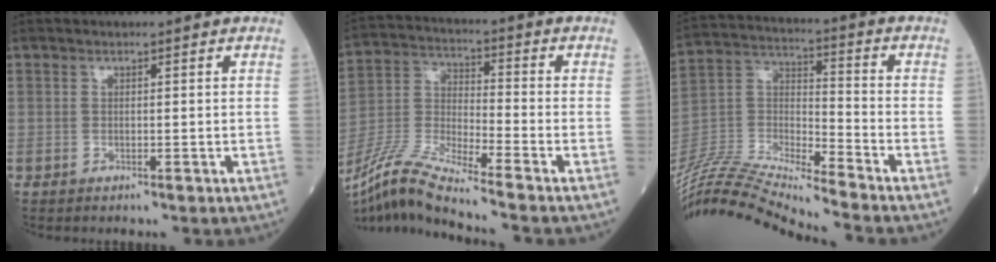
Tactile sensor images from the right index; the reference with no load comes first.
{"total": 13.1, "force": [-10.9, -1.3, 7.1], "torque": [-0.153, -0.016, -0.211]}
{"total": 20.1, "force": [-18.7, -1.5, 7.2], "torque": [-0.151, 0.002, -0.344]}